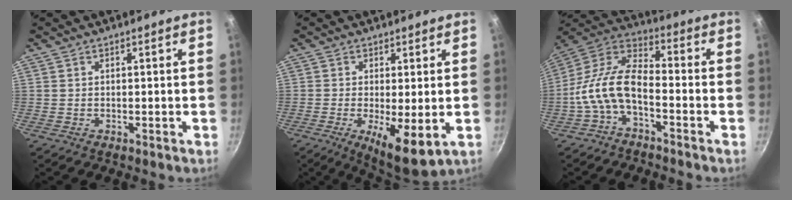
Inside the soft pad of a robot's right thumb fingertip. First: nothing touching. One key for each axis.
{"total": 9.1, "fx": -1.6, "fy": 2.6, "fz": 8.5, "tx": -0.134, "ty": -0.016, "tz": -0.016}
{"total": 12.1, "fx": -4.3, "fy": 6.1, "fz": 9.5, "tx": -0.184, "ty": 0.055, "tz": -0.101}